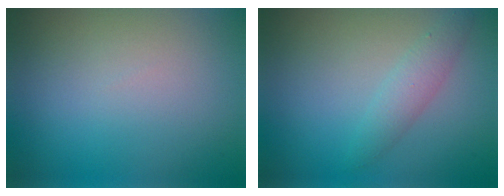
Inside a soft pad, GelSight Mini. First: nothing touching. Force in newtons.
{"total": 2.1, "press": 2.1, "slide": 0.1}